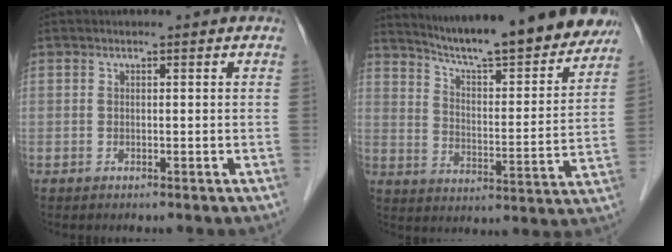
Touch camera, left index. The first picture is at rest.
{"total": 22.2, "force": [19.7, 2.6, 9.9], "torque": [-0.150, -0.027, 0.268]}